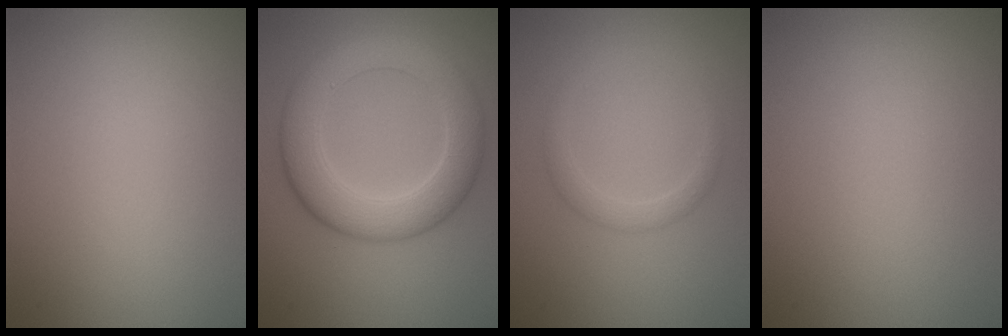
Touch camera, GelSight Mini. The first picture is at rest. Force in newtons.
{"total": 6.7, "press": 6.7, "slide": 0.2}
{"total": 1.5, "press": 1.5, "slide": 0.2}
{"total": 0.0}